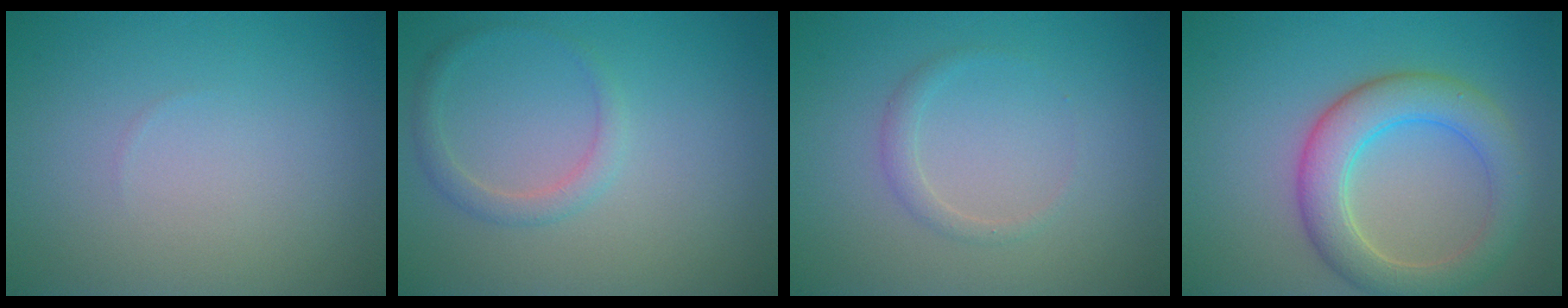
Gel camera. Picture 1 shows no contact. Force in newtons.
{"total": 1.7, "press": 1.7, "slide": 0.2}
{"total": 1.1, "press": 1.1, "slide": 0.1}
{"total": 5.7, "press": 5.7, "slide": 0.6}